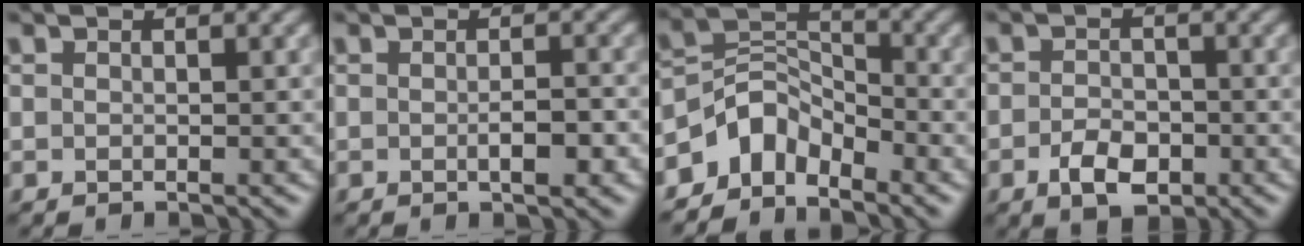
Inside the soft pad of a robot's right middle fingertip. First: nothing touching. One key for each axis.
{"total": 2.3, "fx": -0.6, "fy": 0.6, "fz": 2.1, "tx": -0.035, "ty": 0.000, "tz": -0.007}
{"total": 4.5, "fx": -3.4, "fy": 2.5, "fz": 1.6, "tx": -0.023, "ty": 0.008, "tz": -0.074}
{"total": 3.3, "fx": -1.3, "fy": 2.0, "fz": 2.2, "tx": -0.039, "ty": -0.001, "tz": -0.027}